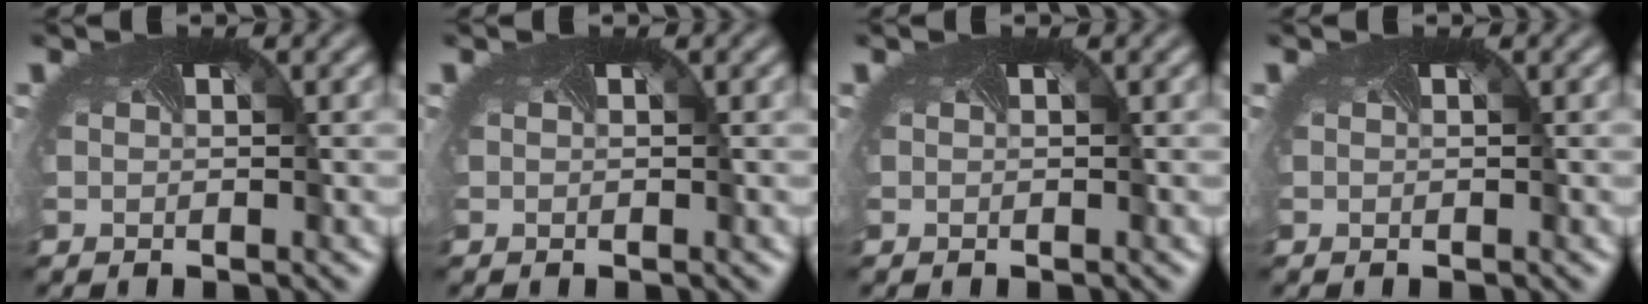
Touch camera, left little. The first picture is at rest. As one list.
[{"total": 0.0}, {"total": 0.0}, {"total": 0.0}]